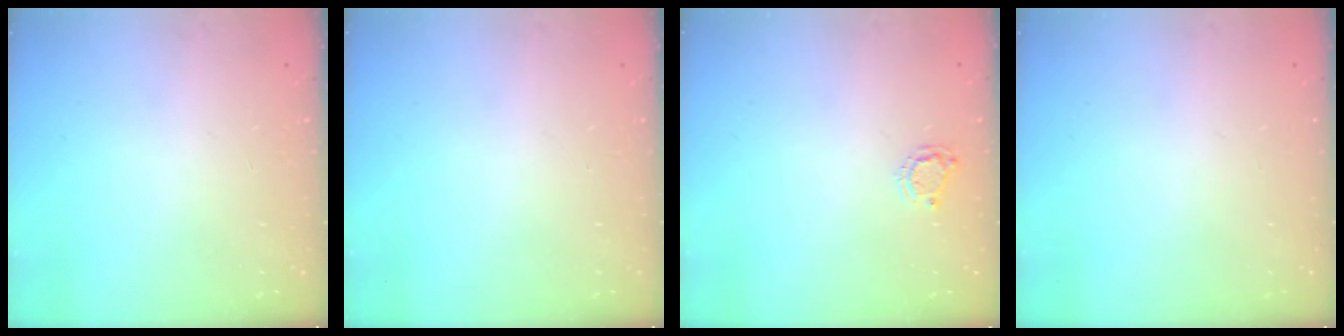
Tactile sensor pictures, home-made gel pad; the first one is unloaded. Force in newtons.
{"total": 0.0}
{"total": 4.5, "press": 4.5, "slide": 0.5}
{"total": 0.0}